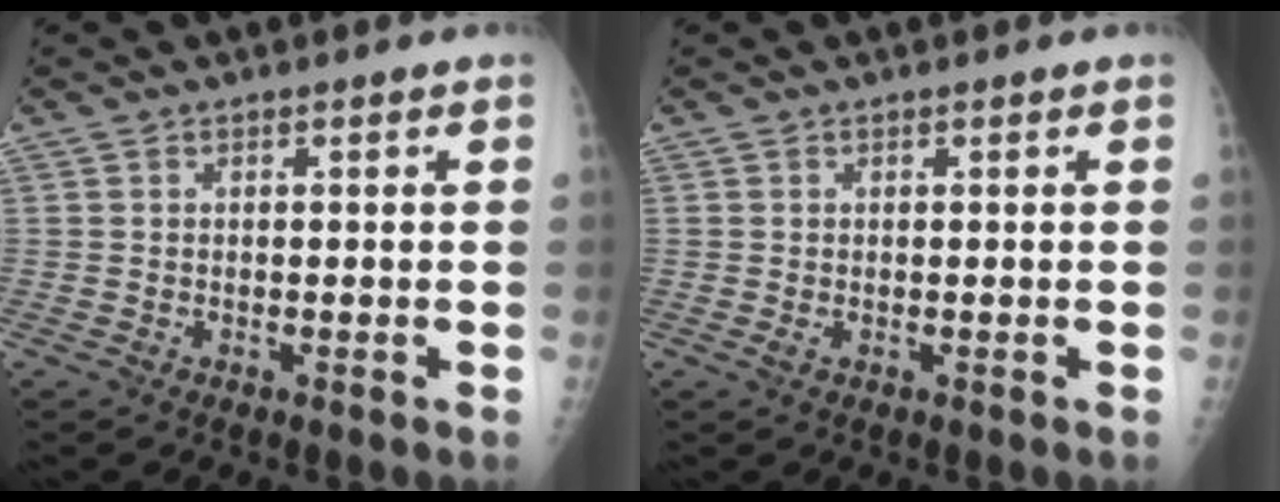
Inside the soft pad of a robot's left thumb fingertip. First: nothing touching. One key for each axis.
{"total": 1.1, "fx": 0.2, "fy": 0.6, "fz": 0.9, "tx": -0.016, "ty": -0.002, "tz": 0.005}